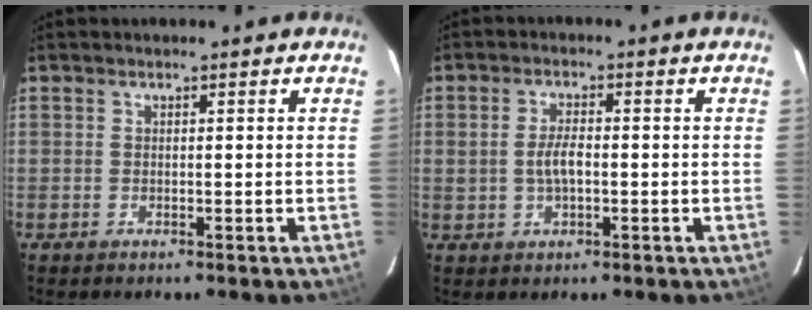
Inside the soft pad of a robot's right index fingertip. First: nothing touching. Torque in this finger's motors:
{"motor_torque": [0.13, 0.09, 0.22, 0.07]}